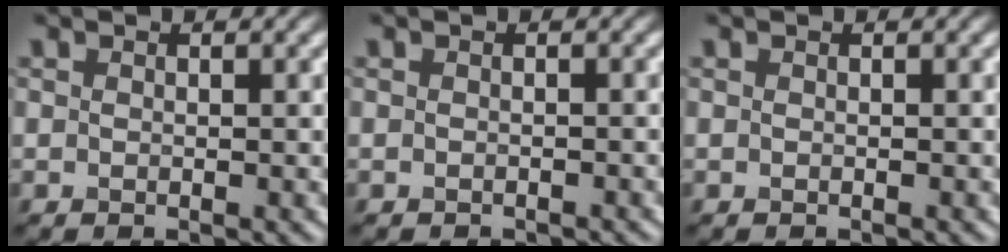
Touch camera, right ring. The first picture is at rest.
{"total": 0.7, "force": [-0.7, 0.1, 0.1], "torque": [0.000, -0.004, -0.012]}
{"total": 0.0}